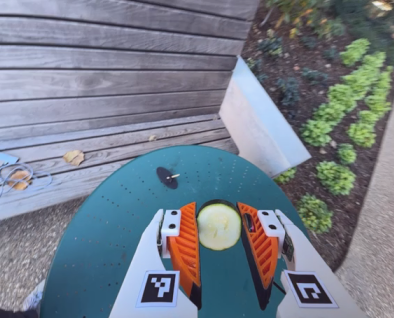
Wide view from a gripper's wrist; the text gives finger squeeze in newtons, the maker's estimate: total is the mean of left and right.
{"total": 11.8, "left": 12.0, "right": 11.6}